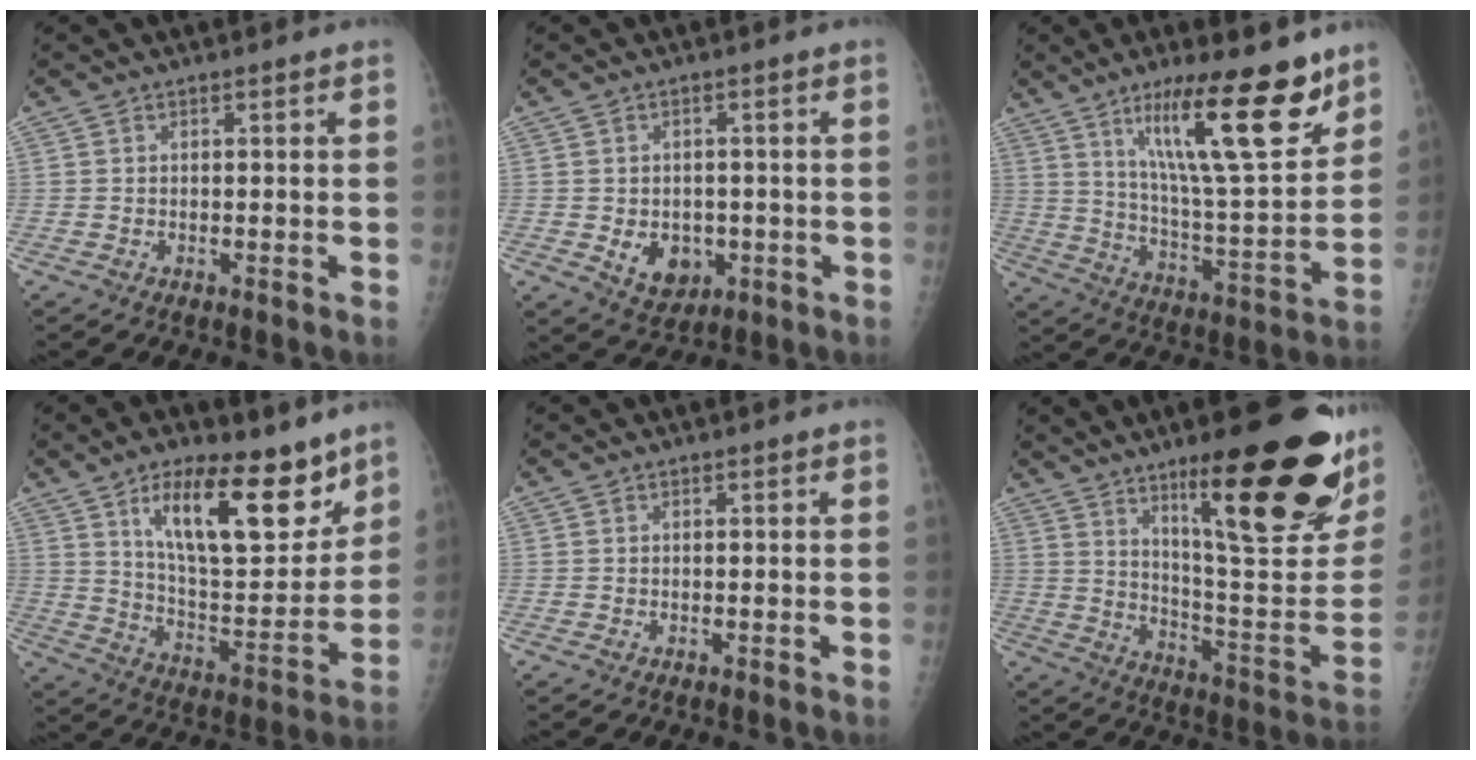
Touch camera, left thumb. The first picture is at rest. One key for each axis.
{"total": 6.6, "fx": -1.3, "fy": 5.2, "fz": 3.8, "tx": -0.031, "ty": -0.002, "tz": -0.003}
{"total": 21.4, "fx": 12.8, "fy": 4.5, "fz": 16.5, "tx": -0.235, "ty": -0.070, "tz": 0.217}
{"total": 20.7, "fx": 12.0, "fy": 8.1, "fz": 14.7, "tx": -0.185, "ty": -0.075, "tz": 0.209}
{"total": 0.0}
{"total": 30.5, "fx": 16.7, "fy": 6.7, "fz": 24.7, "tx": -0.281, "ty": -0.073, "tz": 0.264}